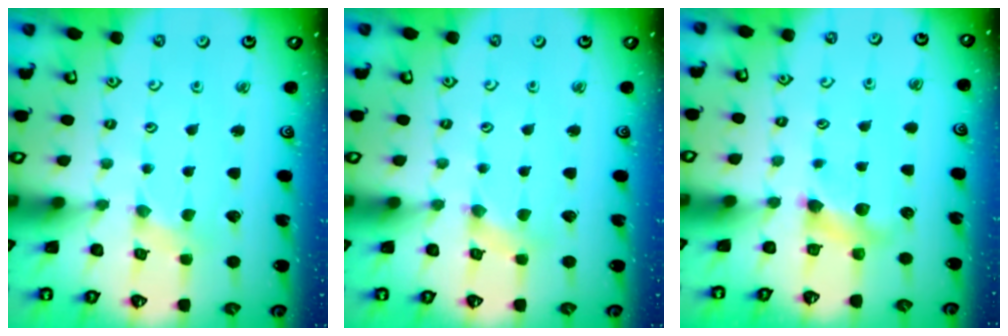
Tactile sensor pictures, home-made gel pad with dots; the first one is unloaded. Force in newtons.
{"total": 0.6, "press": 0.6, "slide": 0.2}
{"total": 5.7, "press": 5.7, "slide": 0.5}